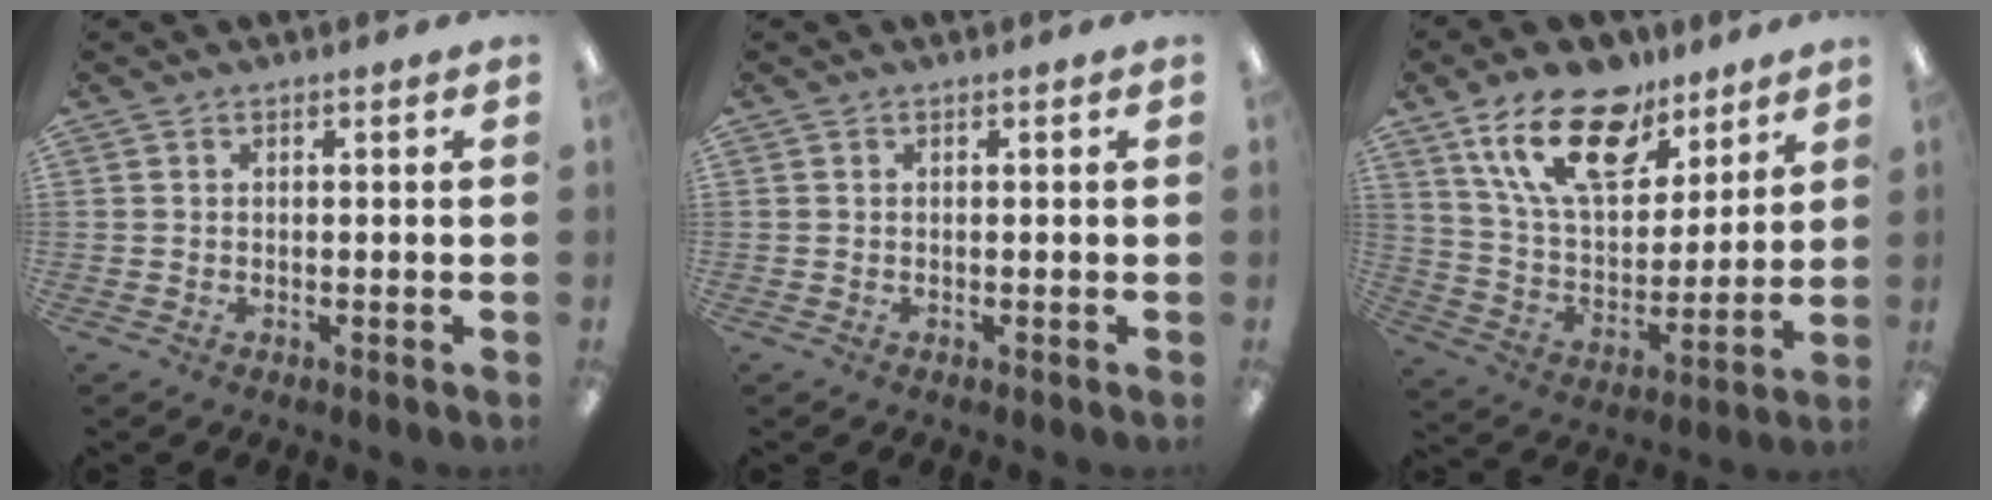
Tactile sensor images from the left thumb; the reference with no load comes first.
{"total": 0.0}
{"total": 20.8, "force": [12.6, 10.8, 12.4], "torque": [-0.219, -0.051, 0.227]}